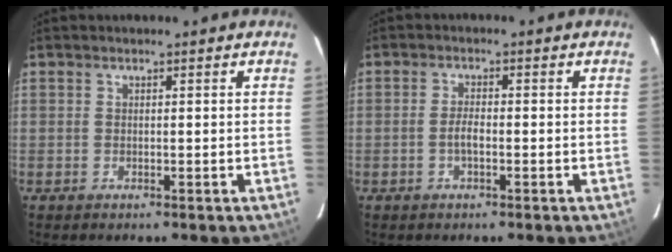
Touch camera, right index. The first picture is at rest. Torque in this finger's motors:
{"motor_torque": [0.31, -0.14, 0.19, 0.05]}